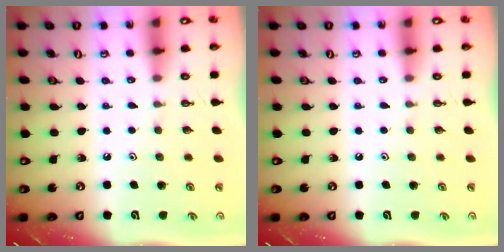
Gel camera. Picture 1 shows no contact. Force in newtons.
{"total": 0.0}